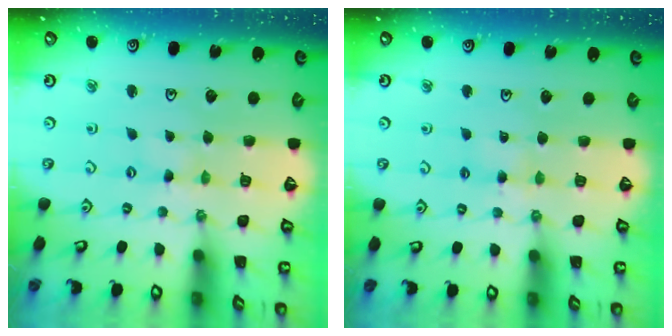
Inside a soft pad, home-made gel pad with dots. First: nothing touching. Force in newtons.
{"total": 4.1, "press": 4.1, "slide": 0.7}